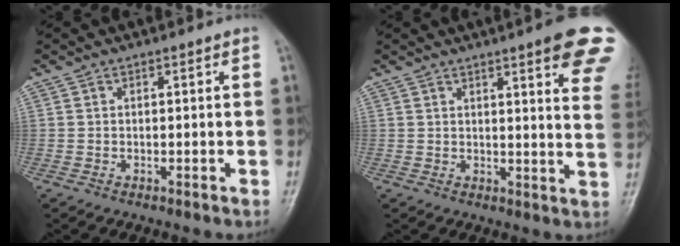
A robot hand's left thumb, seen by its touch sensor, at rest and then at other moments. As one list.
[{"total": 14.8, "force": [8.9, 2.6, 11.6], "torque": [-0.119, -0.032, 0.093]}]